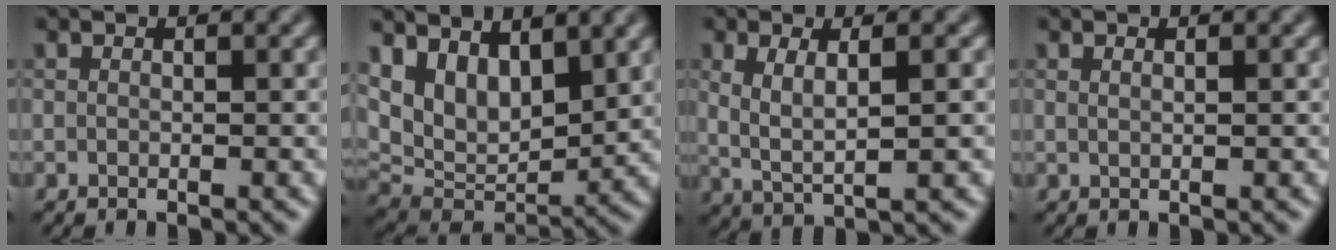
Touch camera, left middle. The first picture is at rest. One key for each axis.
{"total": 7.9, "fx": 4.1, "fy": 4.4, "fz": 5.2, "tx": -0.100, "ty": -0.015, "tz": 0.077}
{"total": 3.4, "fx": 0.7, "fy": 1.1, "fz": 3.2, "tx": -0.066, "ty": -0.005, "tz": 0.017}
{"total": 0.6, "fx": 0.3, "fy": 0.2, "fz": 0.4, "tx": -0.008, "ty": -0.002, "tz": 0.003}